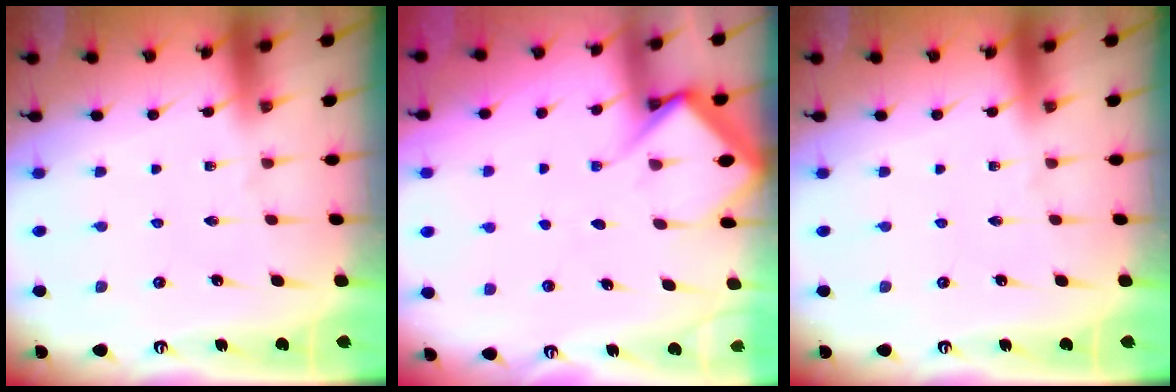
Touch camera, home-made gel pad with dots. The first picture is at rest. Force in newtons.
{"total": 6.8, "press": 6.8, "slide": 0.6}
{"total": 0.0}